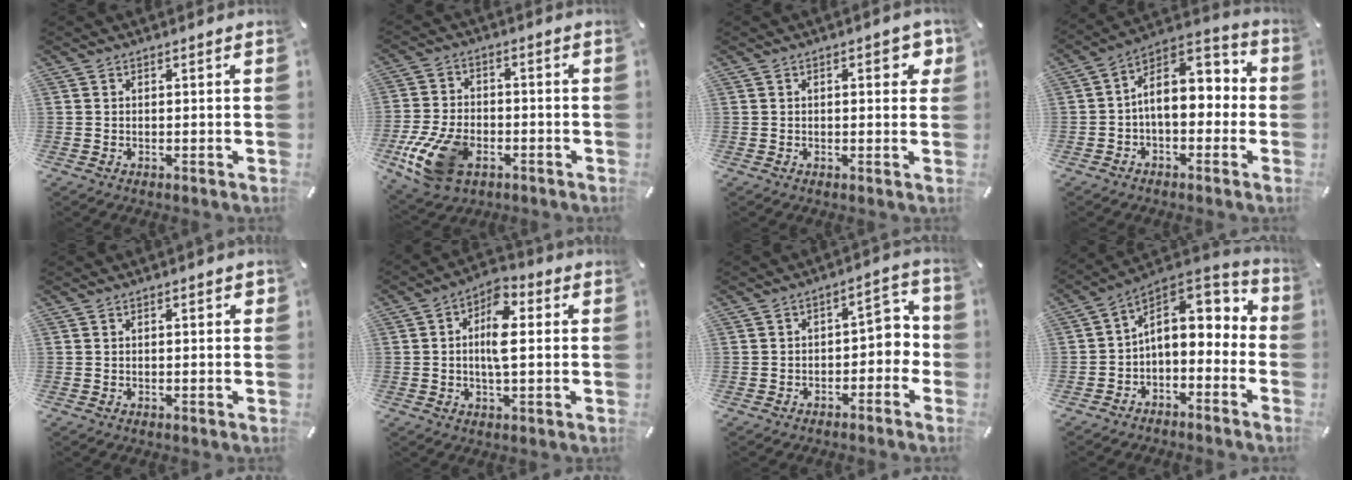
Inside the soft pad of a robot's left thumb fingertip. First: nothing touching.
{"total": 14.4, "force": [-5.9, 9.0, 9.5], "torque": [-0.198, 0.022, -0.099]}
{"total": 4.7, "force": [1.3, 2.0, 4.0], "torque": [-0.043, -0.006, 0.011]}
{"total": 10.5, "force": [0.3, 7.6, 7.2], "torque": [-0.100, -0.004, 0.008]}
{"total": 1.0, "force": [0.0, 0.3, 0.9], "torque": [-0.017, 0.002, -0.002]}
{"total": 8.8, "force": [0.6, 4.1, 7.8], "torque": [-0.133, -0.001, 0.005]}
{"total": 6.0, "force": [-1.1, 4.0, 4.4], "torque": [-0.058, 0.006, -0.027]}
{"total": 10.9, "force": [2.1, 7.7, 7.5], "torque": [-0.102, -0.013, 0.041]}